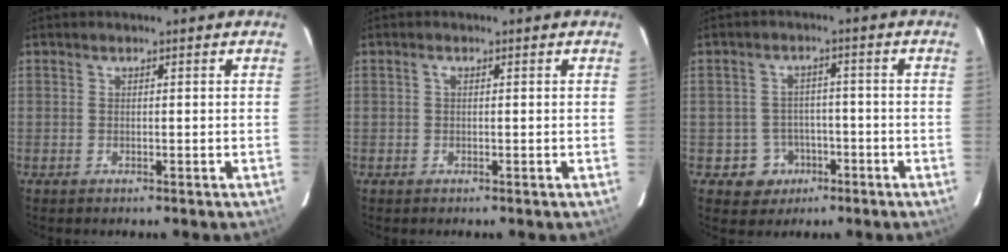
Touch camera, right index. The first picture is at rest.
{"total": 0.6, "force": [0.1, 0.3, 0.5], "torque": [-0.009, 0.004, -0.001]}
{"total": 5.9, "force": [-2.7, 5.2, 0.5], "torque": [-0.024, 0.022, -0.028]}